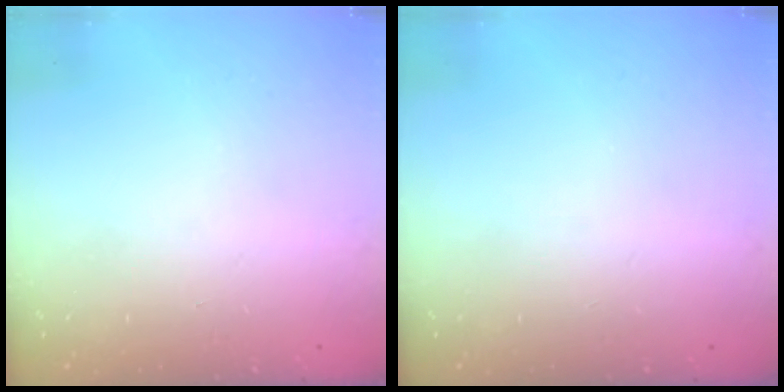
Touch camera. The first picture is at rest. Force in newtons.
{"total": 0.0}